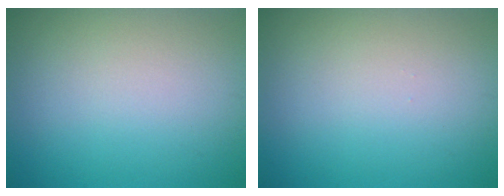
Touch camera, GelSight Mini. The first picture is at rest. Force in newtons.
{"total": 0.0}